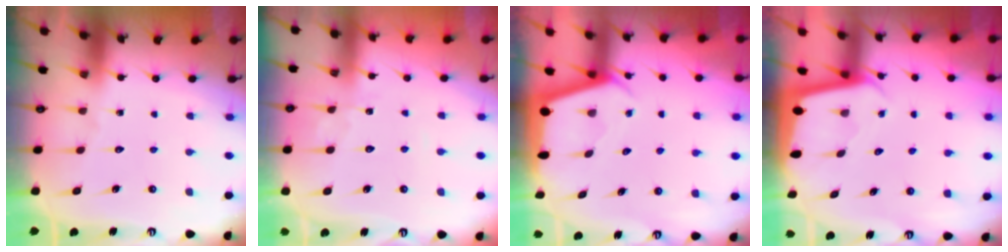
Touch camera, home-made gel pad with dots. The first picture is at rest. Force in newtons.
{"total": 2.2, "press": 2.2, "slide": 0.3}
{"total": 2.4, "press": 2.4, "slide": 0.3}
{"total": 1.8, "press": 1.7, "slide": 0.1}